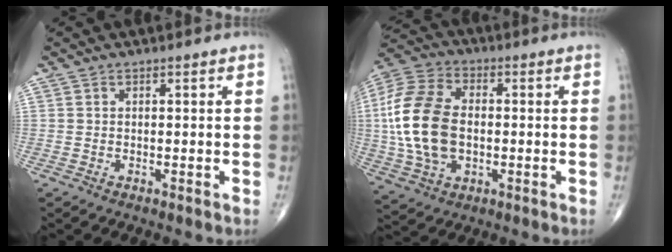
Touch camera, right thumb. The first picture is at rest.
{"total": 18.3, "force": [-0.4, 11.6, 14.2], "torque": [-0.296, 0.011, -0.007]}